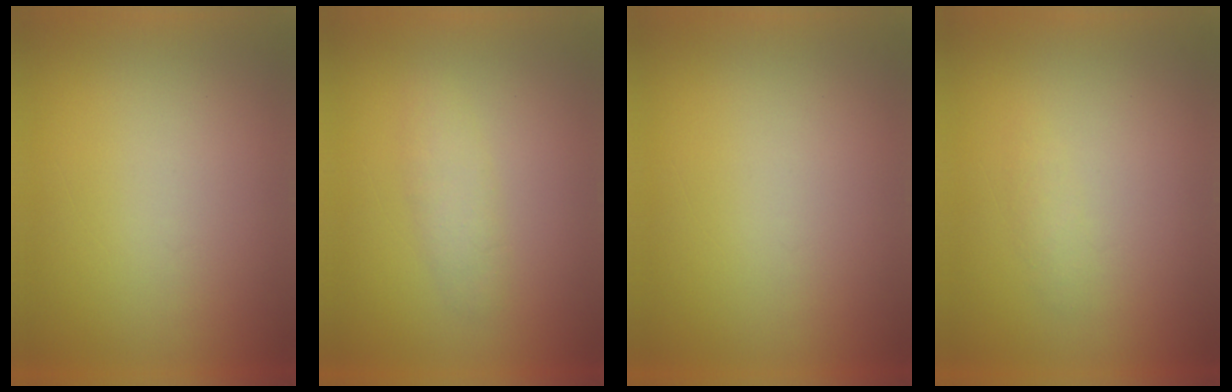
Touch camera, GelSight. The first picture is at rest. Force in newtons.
{"total": 2.4}
{"total": 0.0}
{"total": 1.2}